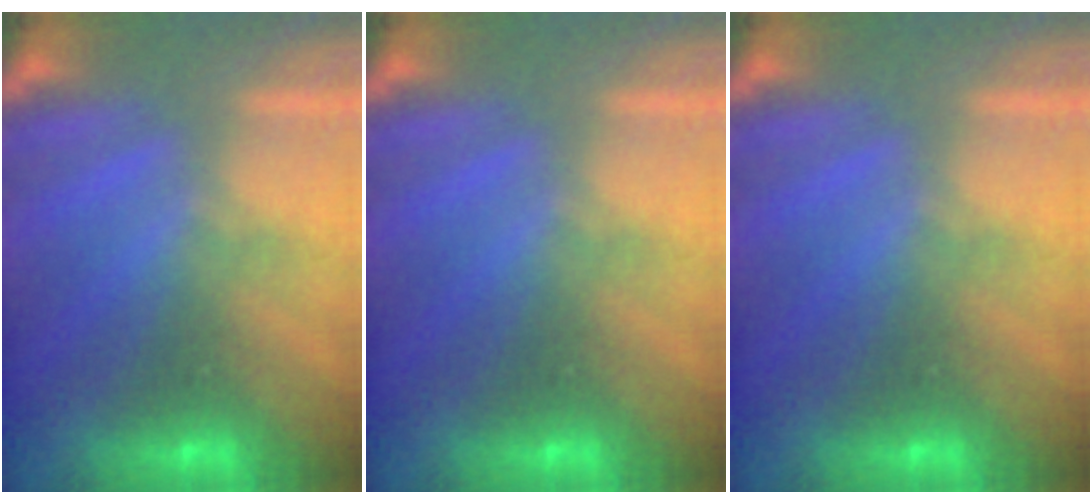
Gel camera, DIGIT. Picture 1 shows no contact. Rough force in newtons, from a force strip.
{"total": 0.0}
{"total": 0.0}